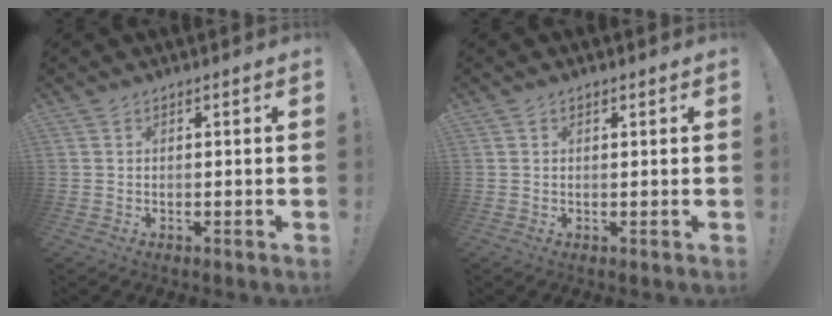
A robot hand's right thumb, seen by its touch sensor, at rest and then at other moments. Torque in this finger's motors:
{"motor_torque": [0.02, -0.11, -0.20, 0.11, 0.03]}